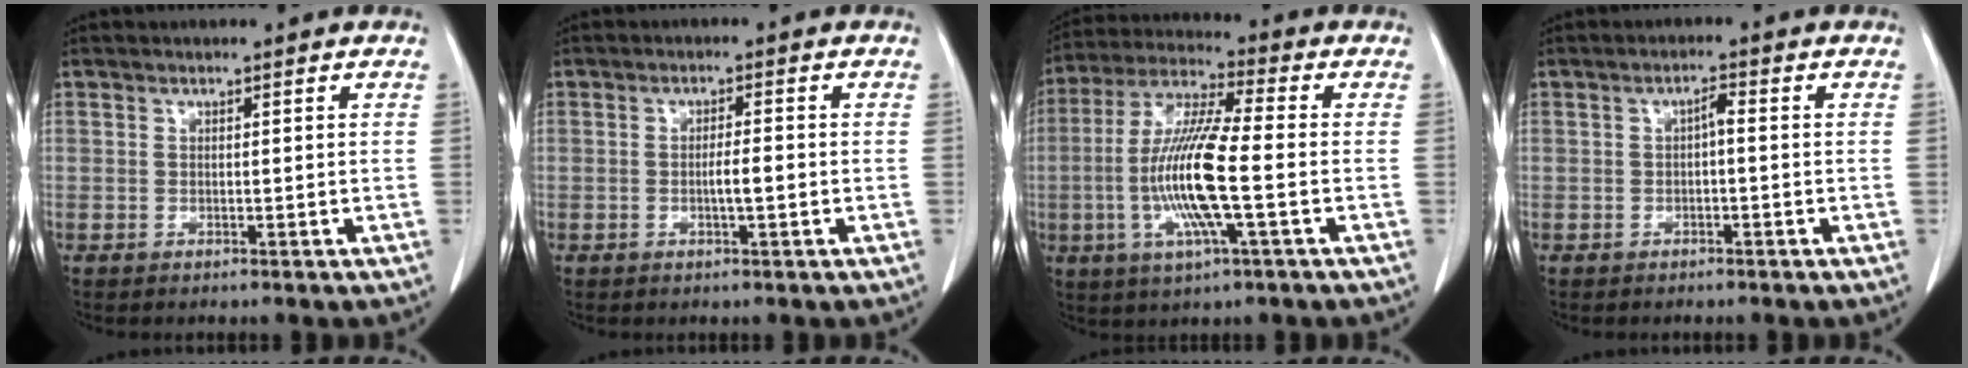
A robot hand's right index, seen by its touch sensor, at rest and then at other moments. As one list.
[{"total": 2.7, "force": [-0.5, 0.3, 2.6], "torque": [-0.048, 0.000, -0.010]}, {"total": 14.1, "force": [-2.6, 1.1, 13.9], "torque": [-0.283, -0.009, -0.054]}, {"total": 1.7, "force": [-0.2, 0.4, 1.6], "torque": [-0.028, 0.005, -0.004]}]